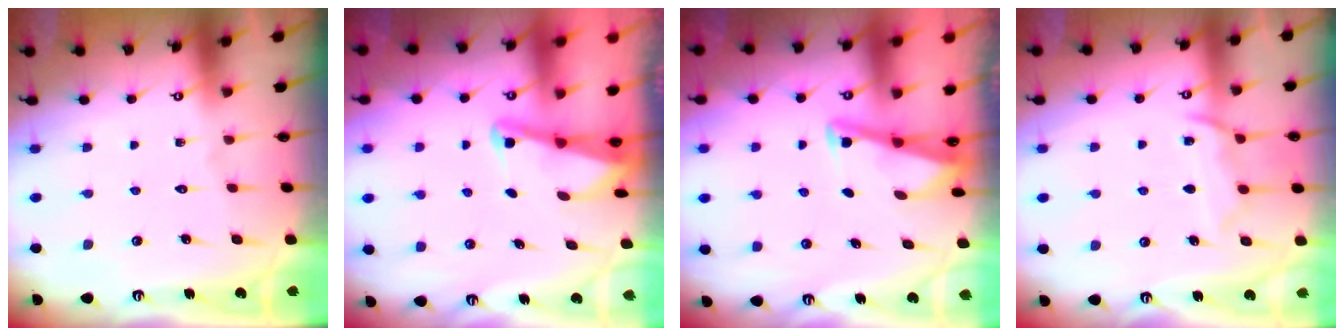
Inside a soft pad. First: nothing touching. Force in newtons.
{"total": 2.2, "press": 2.2, "slide": 0.4}
{"total": 3.0, "press": 2.9, "slide": 0.3}
{"total": 10.7, "press": 10.7, "slide": 0.9}